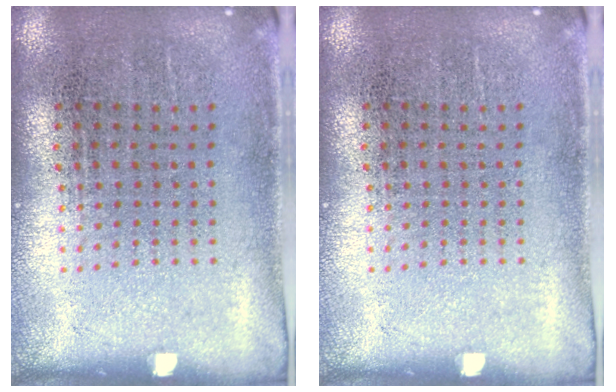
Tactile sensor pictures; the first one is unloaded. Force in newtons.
{"total": 0.0}